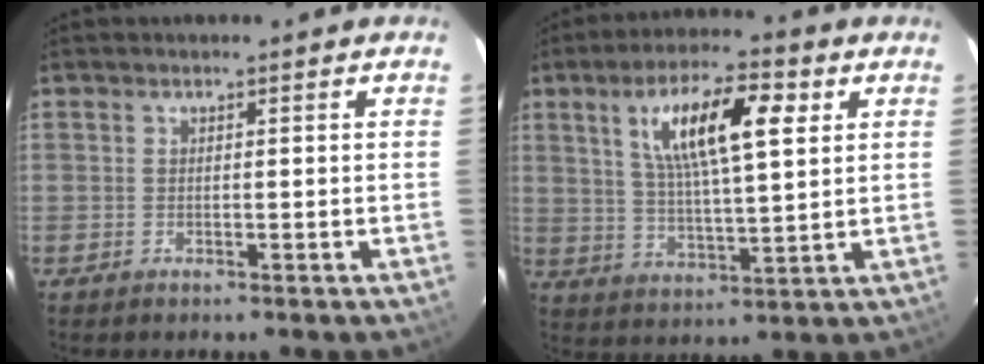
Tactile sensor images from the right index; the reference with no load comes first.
{"total": 14.0, "force": [5.3, 3.9, 12.3], "torque": [-0.221, 0.017, 0.095]}